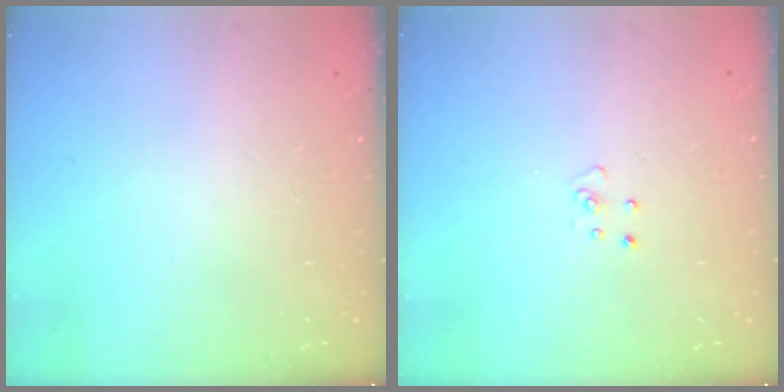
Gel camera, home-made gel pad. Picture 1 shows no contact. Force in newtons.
{"total": 3.0, "press": 3.0, "slide": 0.3}